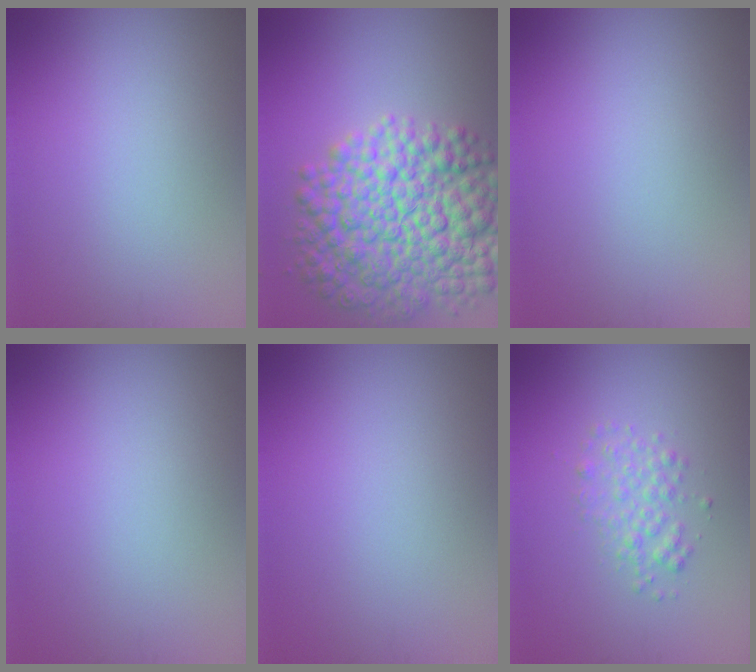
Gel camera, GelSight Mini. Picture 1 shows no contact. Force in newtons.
{"total": 11.3, "press": 11.3, "slide": 0.1}
{"total": 0.0}
{"total": 0.0}
{"total": 0.0}
{"total": 2.1, "press": 2.1, "slide": 0.1}